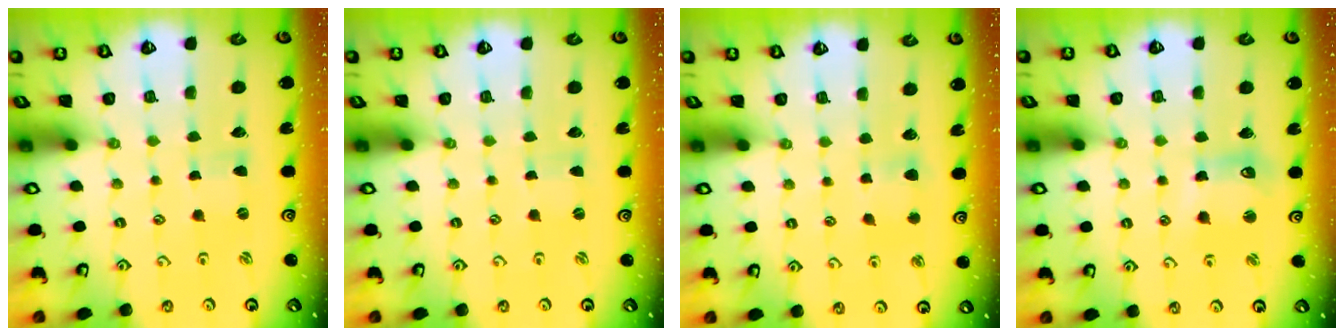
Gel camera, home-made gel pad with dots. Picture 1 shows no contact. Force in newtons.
{"total": 0.0}
{"total": 3.8, "press": 3.7, "slide": 0.7}
{"total": 8.9, "press": 8.8, "slide": 1.7}